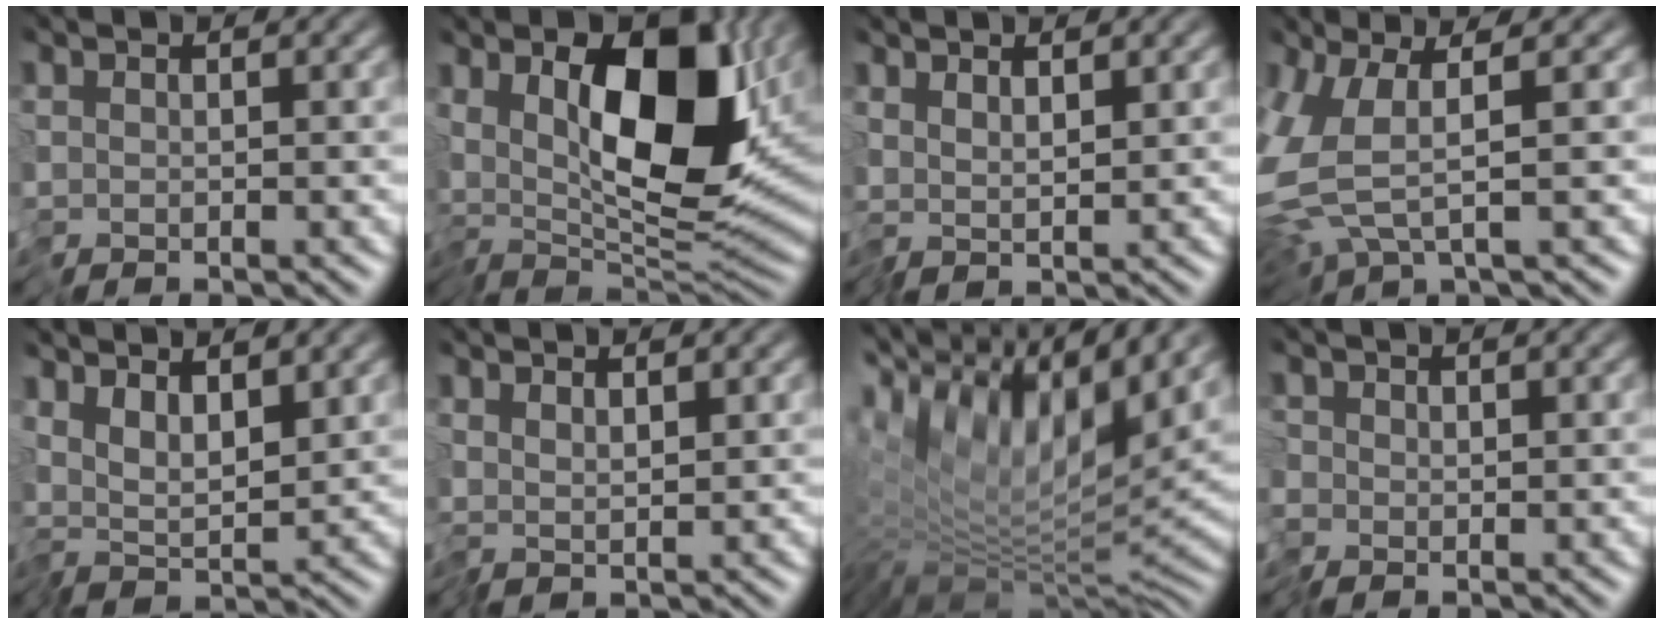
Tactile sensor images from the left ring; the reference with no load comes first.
{"total": 13.7, "force": [3.5, 6.4, 11.5], "torque": [-0.186, -0.006, 0.043]}
{"total": 1.4, "force": [0.8, 0.5, 1.0], "torque": [-0.022, -0.001, 0.014]}
{"total": 6.1, "force": [-0.8, 2.6, 5.5], "torque": [-0.146, -0.021, -0.010]}
{"total": 3.6, "force": [1.3, 1.4, 3.1], "torque": [-0.068, -0.005, 0.017]}
{"total": 1.1, "force": [0.7, 0.4, 0.8], "torque": [-0.020, -0.001, 0.011]}
{"total": 13.8, "force": [3.0, 5.9, 12.1], "torque": [-0.223, 0.004, 0.060]}
{"total": 1.0, "force": [-0.2, 1.0, 0.0], "torque": [-0.003, -0.002, -0.008]}